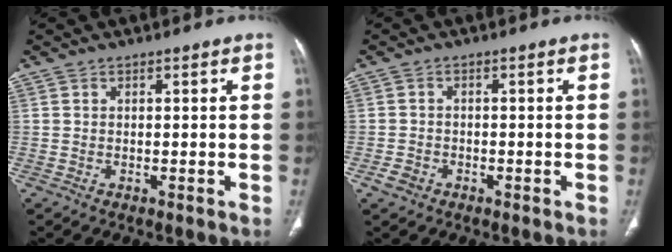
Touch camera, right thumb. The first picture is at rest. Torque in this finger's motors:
{"motor_torque": [3.34, 1.67, 0.03, -0.28, -0.01]}